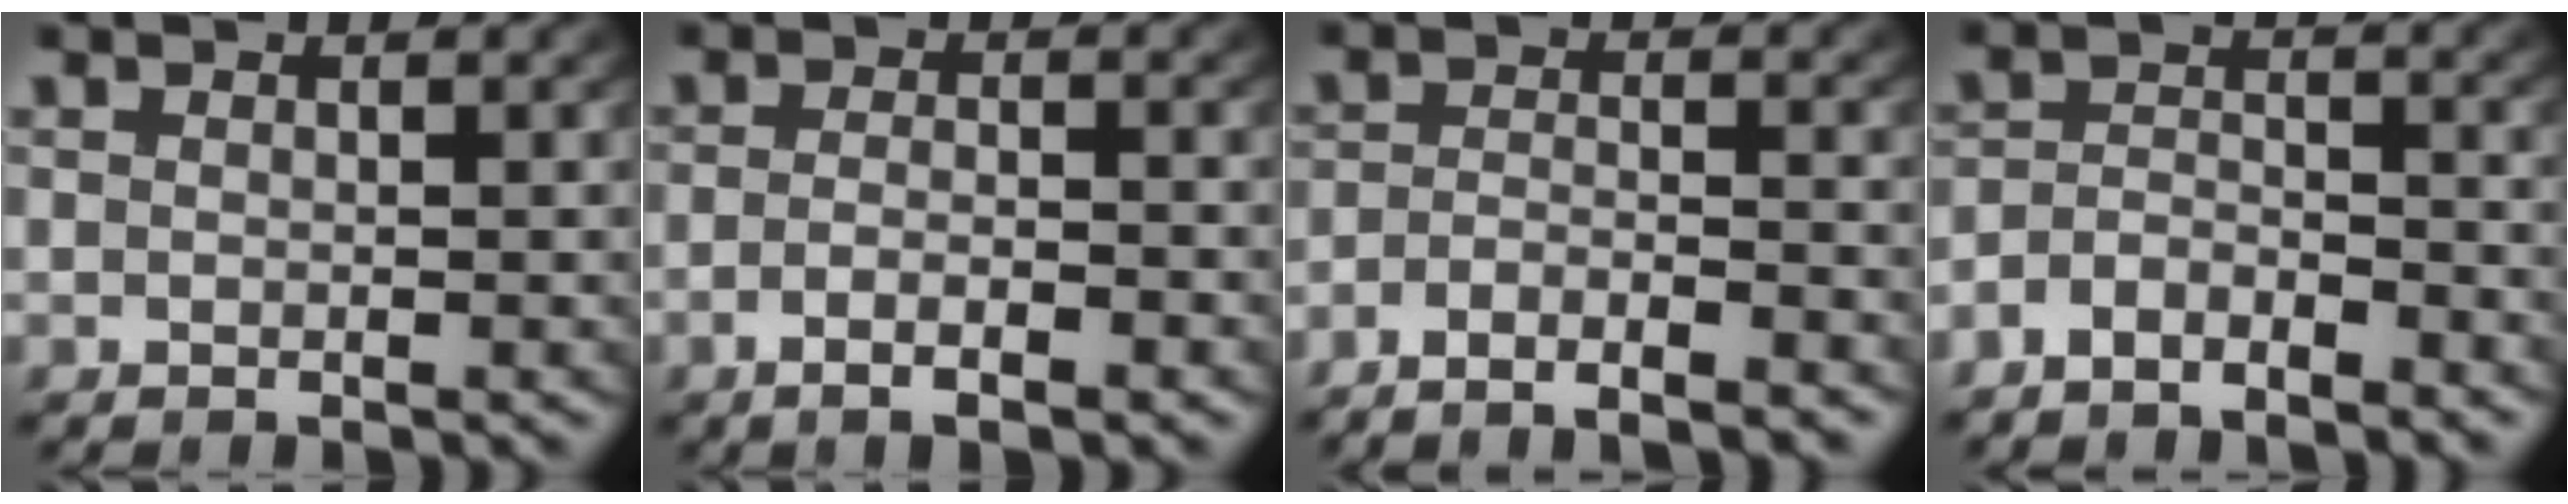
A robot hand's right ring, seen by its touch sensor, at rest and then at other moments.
{"total": 3.0, "force": [-2.1, 0.5, 2.0], "torque": [-0.042, -0.009, -0.033]}
{"total": 4.8, "force": [-4.4, 1.1, 1.6], "torque": [-0.026, -0.011, -0.072]}
{"total": 4.1, "force": [-3.4, 2.2, 0.9], "torque": [-0.015, -0.008, -0.063]}